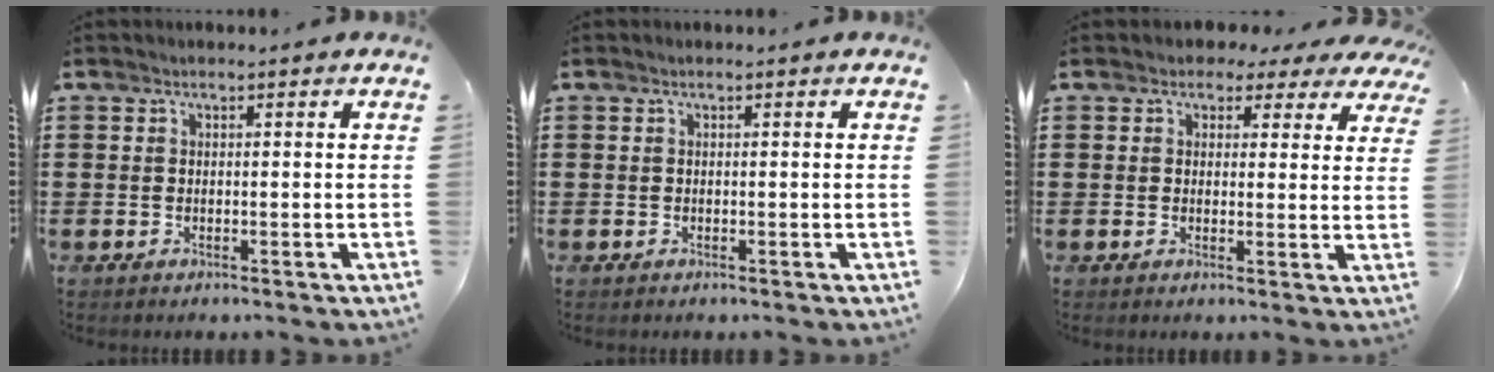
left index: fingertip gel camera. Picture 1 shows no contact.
{"total": 0.0}
{"total": 2.4, "force": [1.8, 1.6, 0.6], "torque": [-0.016, 0.000, 0.029]}